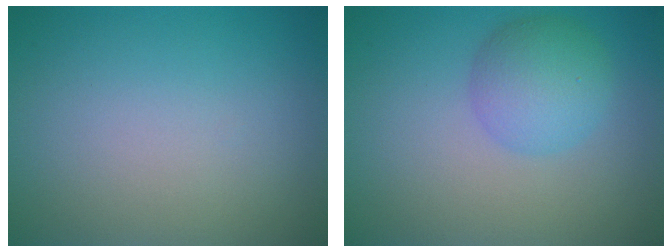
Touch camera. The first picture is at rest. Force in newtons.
{"total": 3.7, "press": 3.7, "slide": 0.2}